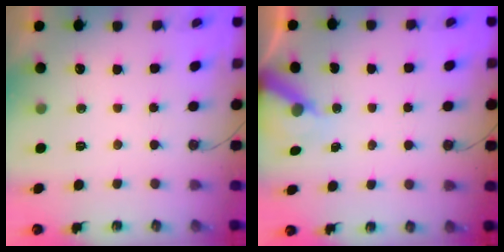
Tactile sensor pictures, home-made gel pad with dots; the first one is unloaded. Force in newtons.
{"total": 7.0, "press": 7.0, "slide": 0.4}